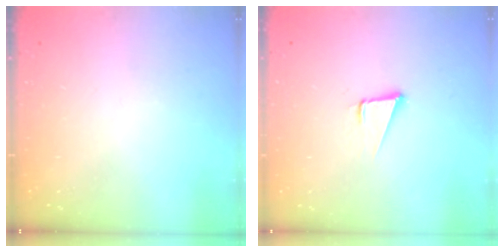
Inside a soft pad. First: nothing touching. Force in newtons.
{"total": 3.4, "press": 2.5, "slide": 2.2}